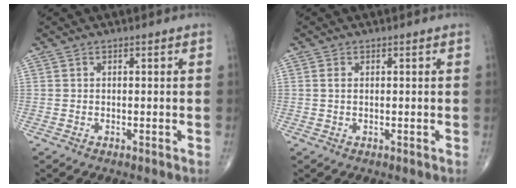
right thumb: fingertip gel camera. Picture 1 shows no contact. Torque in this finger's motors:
{"motor_torque": [-0.67, 0.18, -0.24, -0.01, 0.00]}